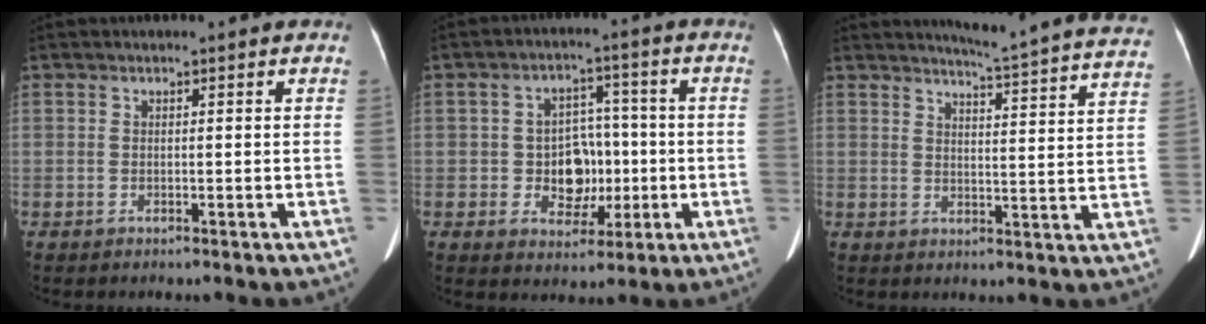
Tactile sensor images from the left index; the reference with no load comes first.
{"total": 7.4, "force": [-1.1, 5.6, 4.7], "torque": [-0.080, 0.021, -0.010]}
{"total": 19.7, "force": [18.8, -0.7, 5.9], "torque": [-0.086, -0.091, 0.208]}